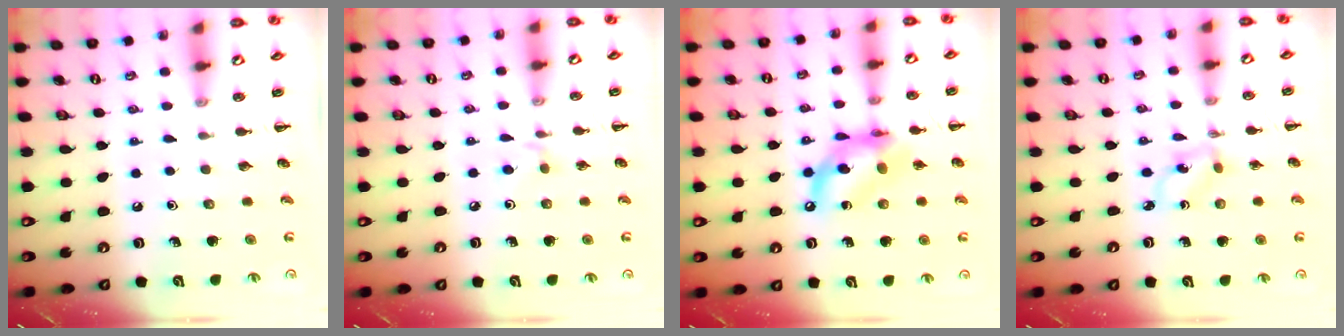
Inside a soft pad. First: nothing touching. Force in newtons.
{"total": 2.6, "press": 2.4, "slide": 1.0}
{"total": 13.0, "press": 12.7, "slide": 3.1}
{"total": 1.5, "press": 1.4, "slide": 0.4}